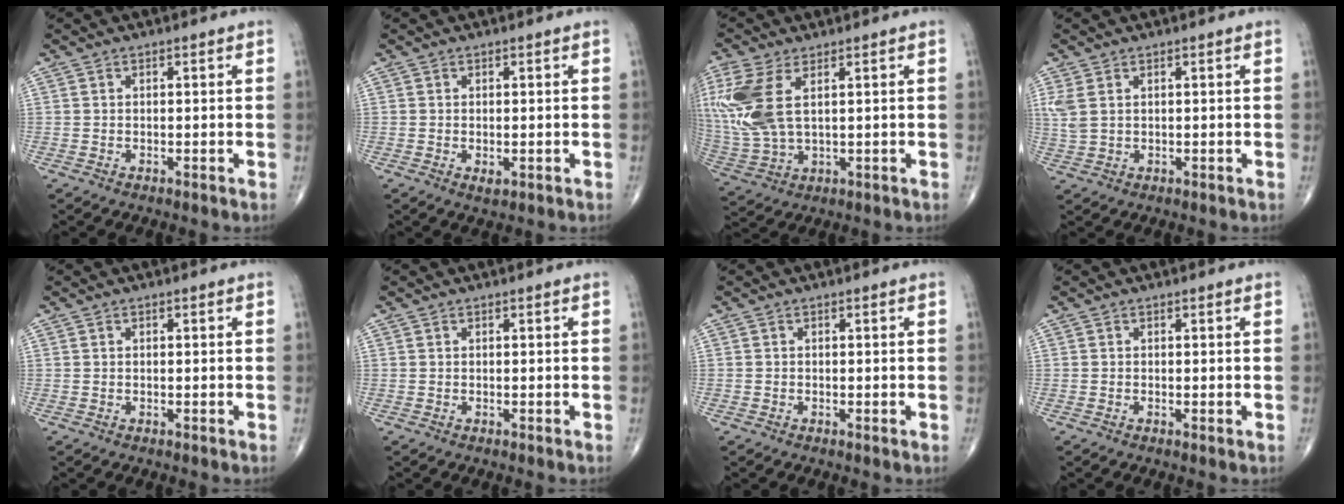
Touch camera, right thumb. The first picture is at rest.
{"total": 1.4, "force": [-0.3, 0.8, 1.2], "torque": [-0.018, -0.004, -0.002]}
{"total": 14.0, "force": [3.9, 6.8, 11.5], "torque": [-0.294, -0.005, 0.090]}
{"total": 3.4, "force": [1.2, 2.0, 2.5], "torque": [-0.072, 0.005, 0.033]}
{"total": 0.0}
{"total": 0.0}
{"total": 0.0}
{"total": 0.0}